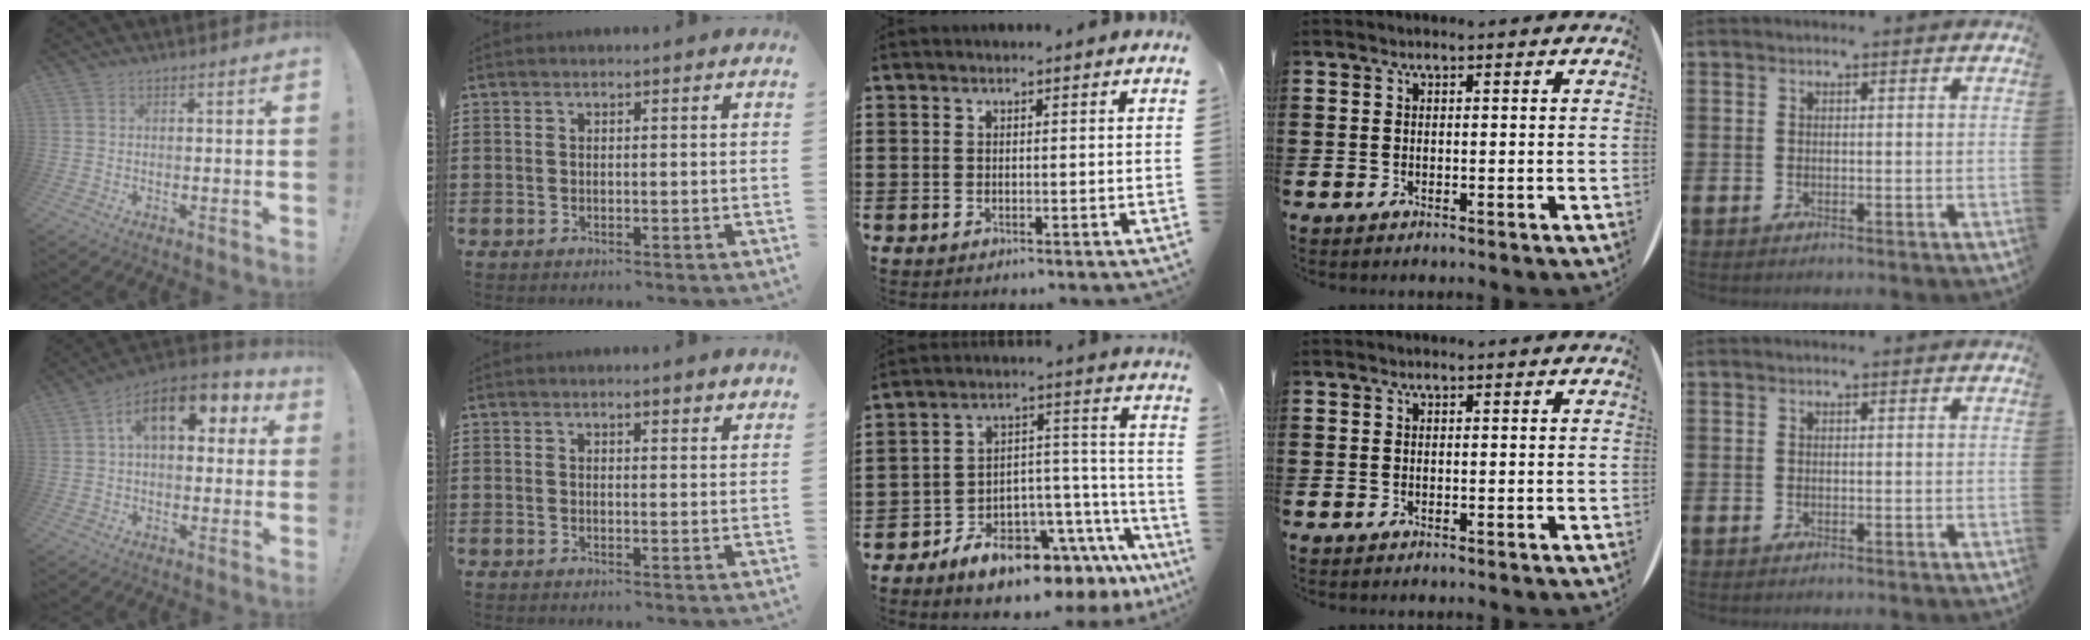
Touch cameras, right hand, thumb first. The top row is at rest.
{"thumb": {"total": 14.5, "force": [5.0, 7.8, 11.1], "torque": [-0.172, -0.004, 0.084]}, "index": {"total": 1.2, "force": [1.1, 0.2, 0.5], "torque": [-0.012, 0.001, 0.020]}, "middle": {"total": 9.2, "force": [-7.9, 3.4, 3.1], "torque": [-0.045, 0.017, -0.145]}}